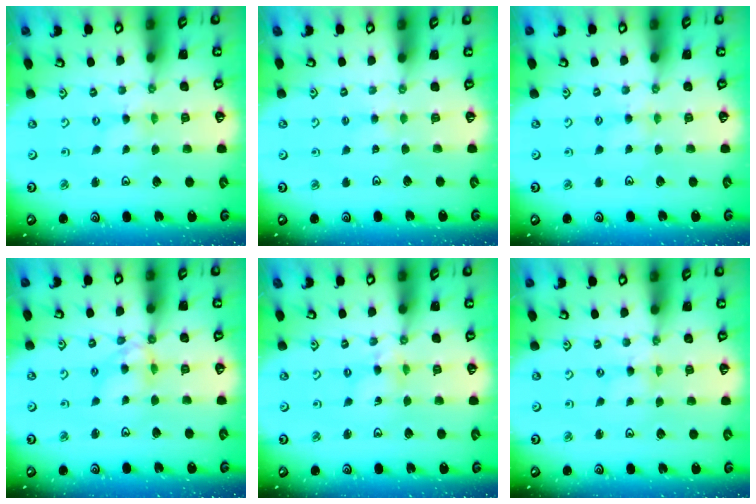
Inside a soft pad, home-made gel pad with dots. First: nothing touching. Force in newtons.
{"total": 1.7, "press": 1.7, "slide": 0.4}
{"total": 3.9, "press": 3.9, "slide": 0.5}
{"total": 8.9, "press": 8.9, "slide": 0.7}
{"total": 2.9, "press": 2.8, "slide": 0.2}
{"total": 0.0}